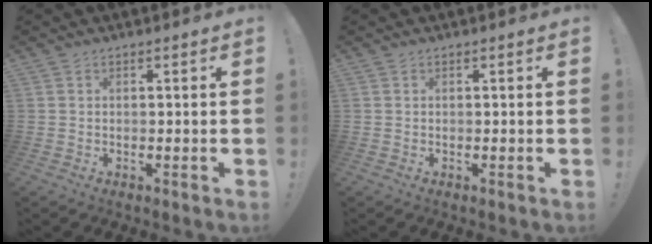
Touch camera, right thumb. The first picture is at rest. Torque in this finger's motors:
{"motor_torque": [0.19, -0.12, 0.11, -0.11, 0.00]}